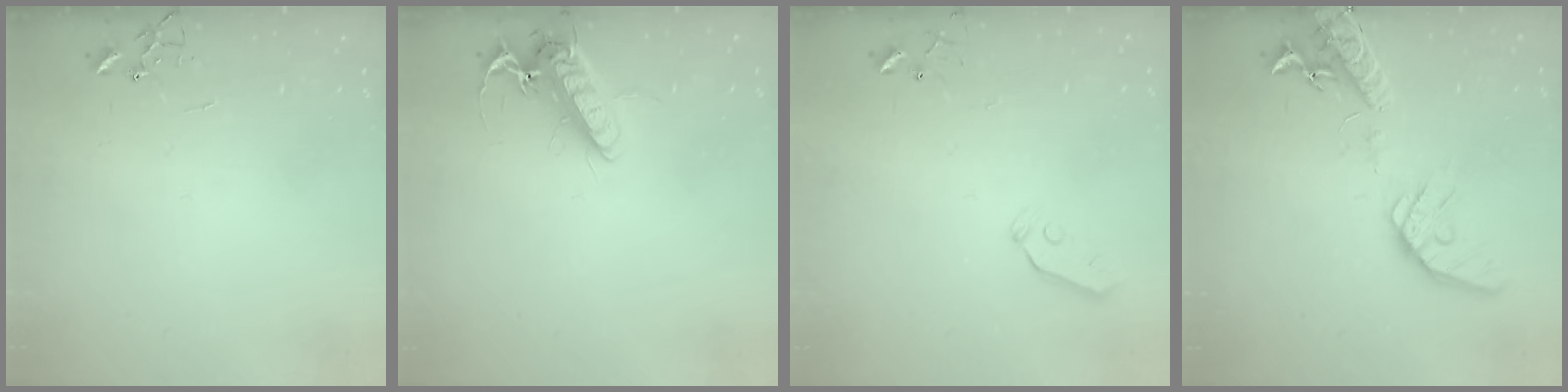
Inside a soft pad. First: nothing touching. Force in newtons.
{"total": 13.5, "press": 13.3, "slide": 2.1}
{"total": 3.4, "press": 3.4, "slide": 0.4}
{"total": 16.0, "press": 15.8, "slide": 2.5}